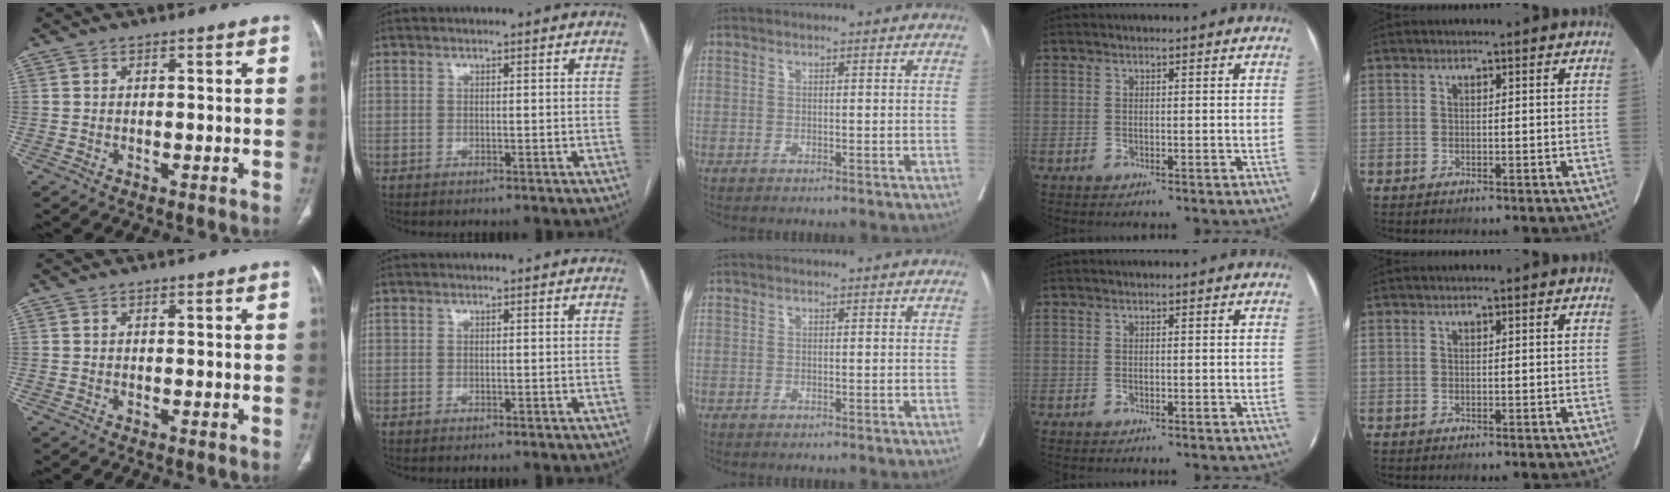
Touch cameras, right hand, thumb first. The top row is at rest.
{}